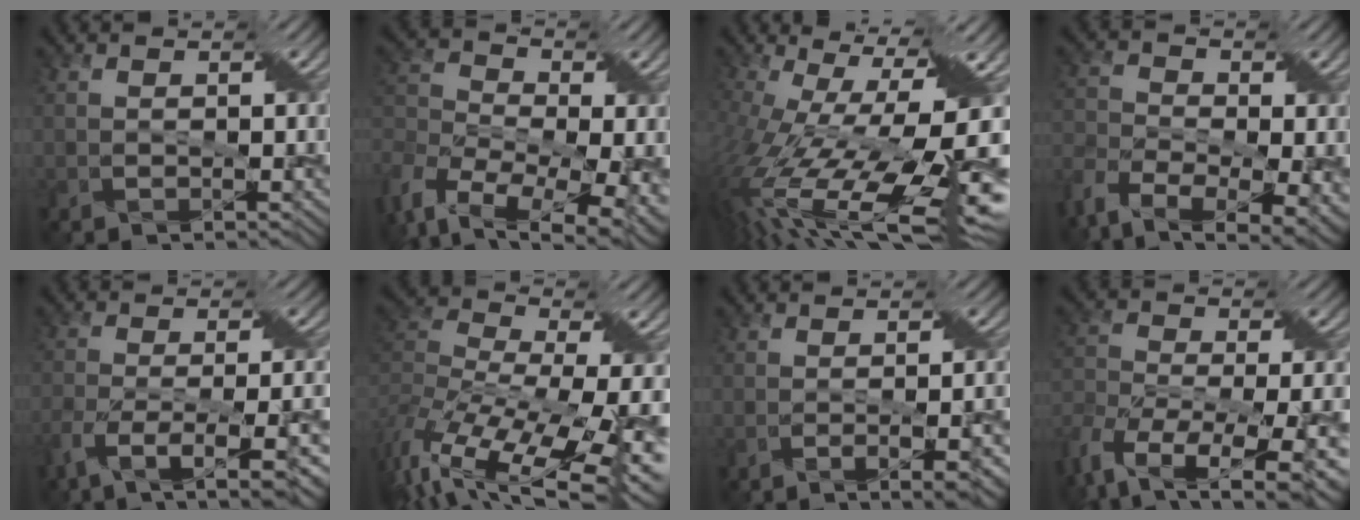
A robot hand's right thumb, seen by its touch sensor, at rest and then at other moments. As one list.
[{"total": 13.4, "force": [-3.9, 8.3, 9.8], "torque": [-0.236, -0.020, -0.037]}, {"total": 18.7, "force": [-2.6, 6.1, 17.4], "torque": [-0.315, -0.045, -0.023]}, {"total": 11.4, "force": [-6.2, 5.8, 7.6], "torque": [-0.188, -0.026, -0.112]}, {"total": 10.9, "force": [-6.1, 3.4, 8.3], "torque": [-0.160, -0.011, -0.105]}, {"total": 17.1, "force": [-8.0, 7.0, 13.4], "torque": [-0.279, -0.006, -0.109]}, {"total": 6.8, "force": [-3.9, 1.2, 5.5], "torque": [-0.082, 0.009, -0.055]}, {"total": 12.4, "force": [-6.6, 5.9, 8.7], "torque": [-0.215, -0.018, -0.104]}]